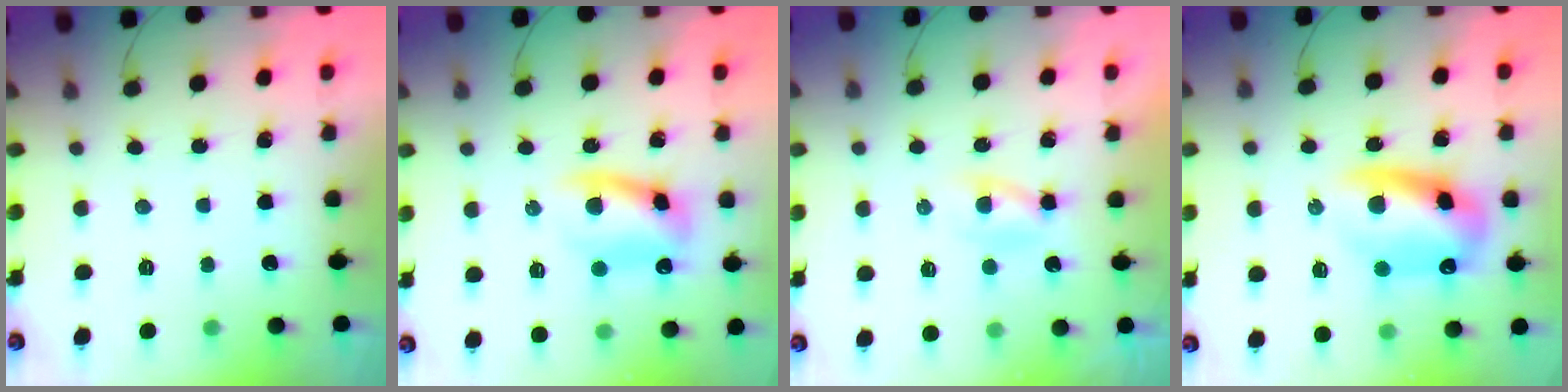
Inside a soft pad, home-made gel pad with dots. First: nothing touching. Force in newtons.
{"total": 11.2, "press": 11.1, "slide": 1.4}
{"total": 1.9, "press": 1.6, "slide": 1.0}
{"total": 13.0, "press": 12.7, "slide": 2.8}